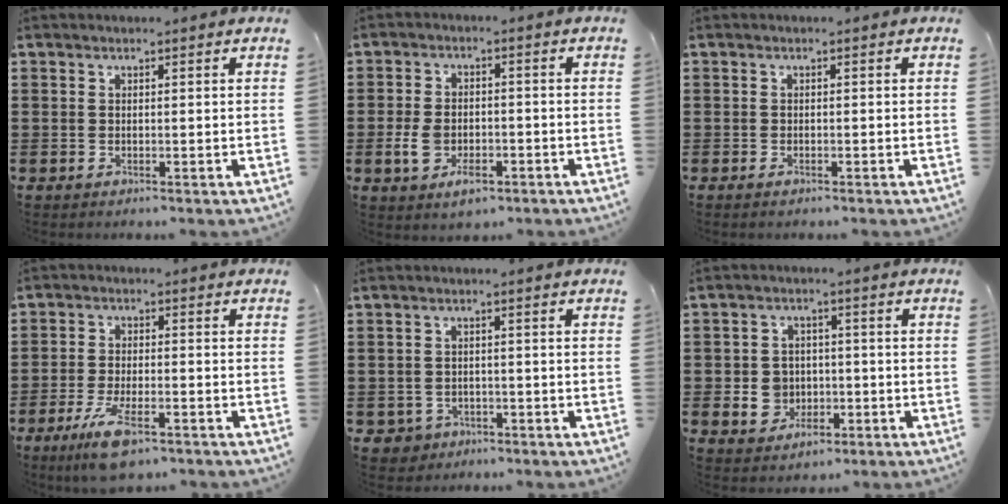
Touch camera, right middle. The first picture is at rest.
{"total": 5.1, "force": [-2.2, 2.8, 3.7], "torque": [-0.084, 0.001, -0.046]}
{"total": 0.6, "force": [-0.5, 0.2, 0.3], "torque": [-0.008, -0.003, -0.008]}
{"total": 7.8, "force": [-4.7, 2.3, 5.8], "torque": [-0.124, -0.002, -0.085]}
{"total": 1.9, "force": [-1.4, 1.3, 0.0], "torque": [-0.009, 0.002, -0.033]}
{"total": 4.8, "force": [-1.2, 4.3, 1.7], "torque": [-0.033, 0.008, -0.023]}